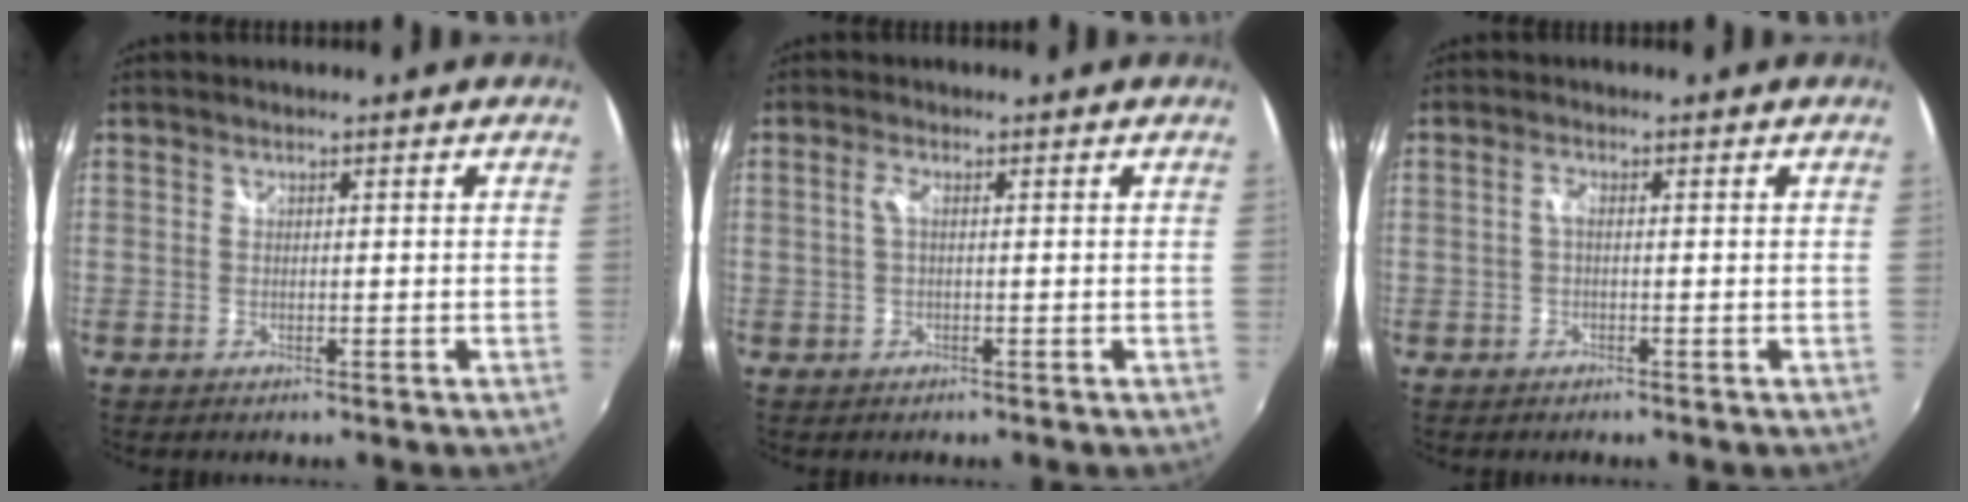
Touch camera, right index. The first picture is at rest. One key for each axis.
{"total": 1.5, "fx": 0.1, "fy": 0.2, "fz": 1.5, "tx": -0.030, "ty": 0.002, "tz": -0.001}
{"total": 1.2, "fx": -0.2, "fy": 0.4, "fz": 1.1, "tx": -0.022, "ty": 0.003, "tz": -0.007}